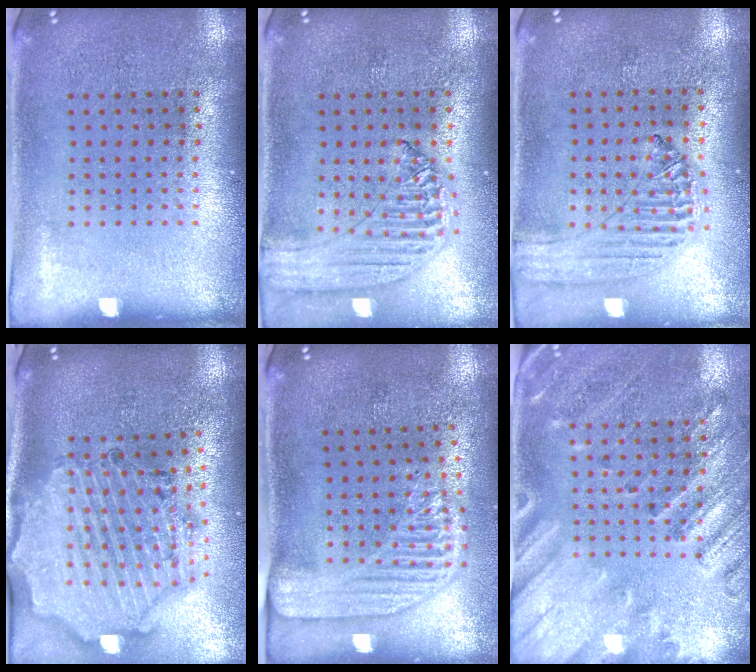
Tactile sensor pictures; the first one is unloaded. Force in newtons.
{"total": 1.3, "press": 1.3, "slide": 0.1}
{"total": 0.8, "press": 0.8, "slide": 0.1}
{"total": 2.7, "press": 2.4, "slide": 1.1}
{"total": 2.2, "press": 1.7, "slide": 1.3}
{"total": 2.4, "press": 2.0, "slide": 1.3}